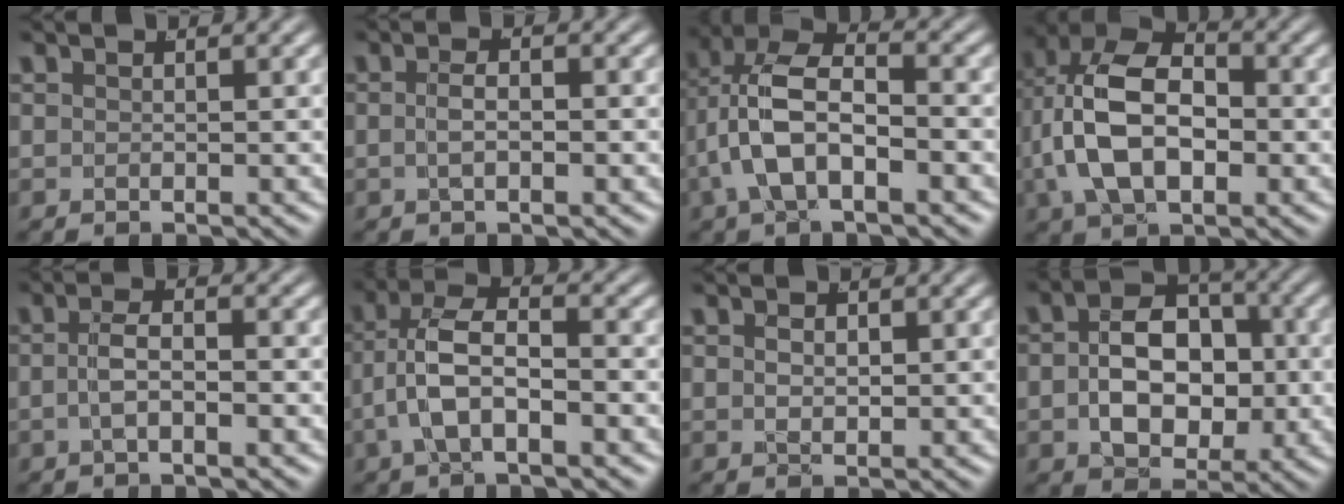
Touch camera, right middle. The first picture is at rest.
{"total": 1.6, "force": [-0.6, 0.1, 1.5], "torque": [-0.031, -0.007, -0.008]}
{"total": 7.2, "force": [0.5, 4.7, 5.4], "torque": [-0.118, -0.007, 0.007]}
{"total": 9.7, "force": [0.6, 6.8, 6.9], "torque": [-0.149, -0.017, 0.017]}
{"total": 2.3, "force": [-0.9, 0.6, 2.1], "torque": [-0.040, -0.002, -0.015]}
{"total": 5.3, "force": [0.0, 3.1, 4.2], "torque": [-0.090, -0.005, 0.000]}
{"total": 1.3, "force": [0.1, 0.6, 1.1], "torque": [-0.017, -0.011, 0.011]}
{"total": 7.1, "force": [-0.8, 4.9, 5.1], "torque": [-0.069, -0.011, -0.009]}